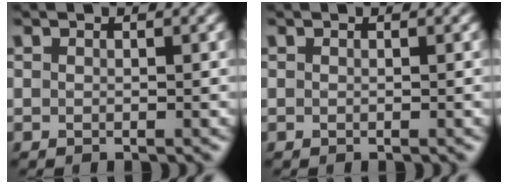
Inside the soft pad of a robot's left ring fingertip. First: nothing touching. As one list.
[{"total": 0.0}]